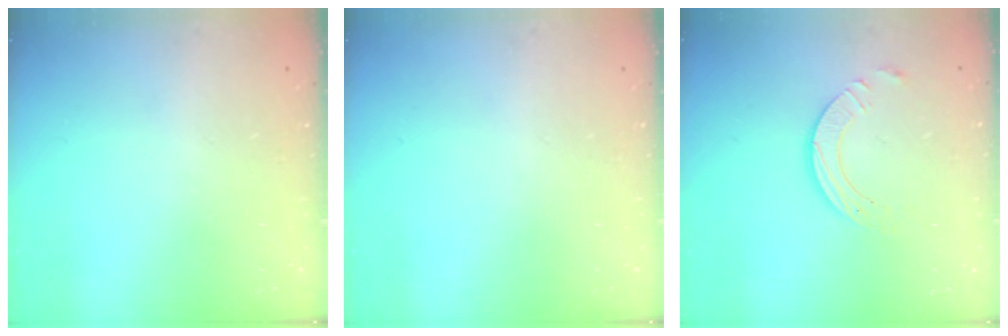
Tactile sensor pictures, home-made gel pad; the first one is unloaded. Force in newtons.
{"total": 0.0}
{"total": 6.9, "press": 6.9, "slide": 0.7}